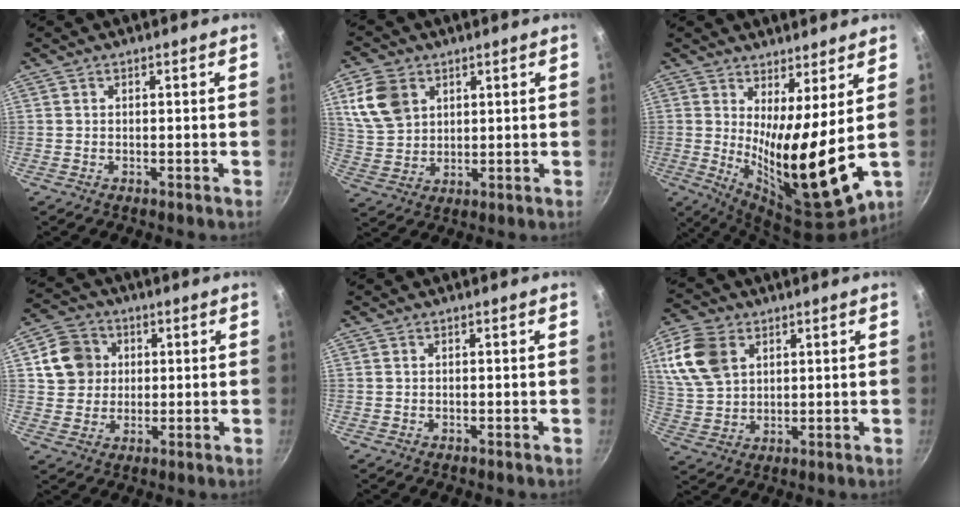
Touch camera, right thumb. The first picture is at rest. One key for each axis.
{"total": 9.7, "fx": 3.9, "fy": 7.2, "fz": 5.3, "tx": -0.088, "ty": -0.007, "tz": 0.086}
{"total": 14.7, "fx": 3.0, "fy": 3.6, "fz": 13.9, "tx": -0.222, "ty": -0.055, "tz": 0.053}
{"total": 9.0, "fx": 2.2, "fy": 8.2, "fz": 3.2, "tx": -0.028, "ty": 0.011, "tz": 0.034}
{"total": 0.0}
{"total": 11.8, "fx": 4.4, "fy": 8.1, "fz": 7.3, "tx": -0.131, "ty": -0.004, "tz": 0.091}